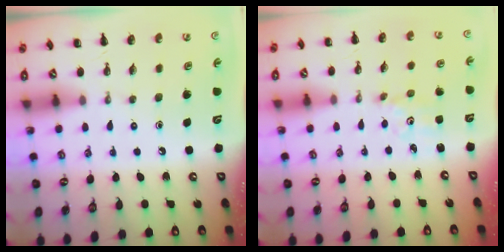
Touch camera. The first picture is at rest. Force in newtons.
{"total": 2.0, "press": 1.9, "slide": 0.7}